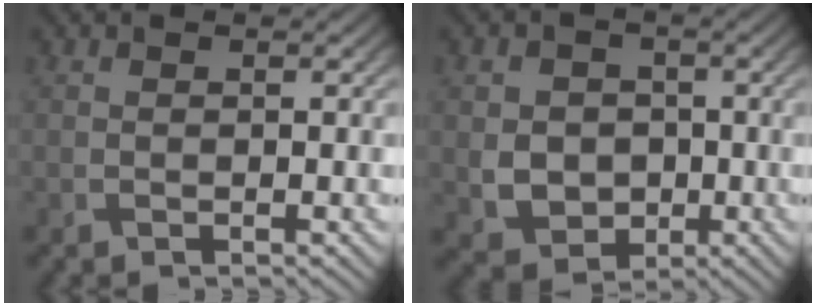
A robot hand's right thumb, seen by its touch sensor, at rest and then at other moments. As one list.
[{"total": 5.5, "force": [-0.8, 4.8, 2.7], "torque": [-0.065, -0.010, -0.023]}]